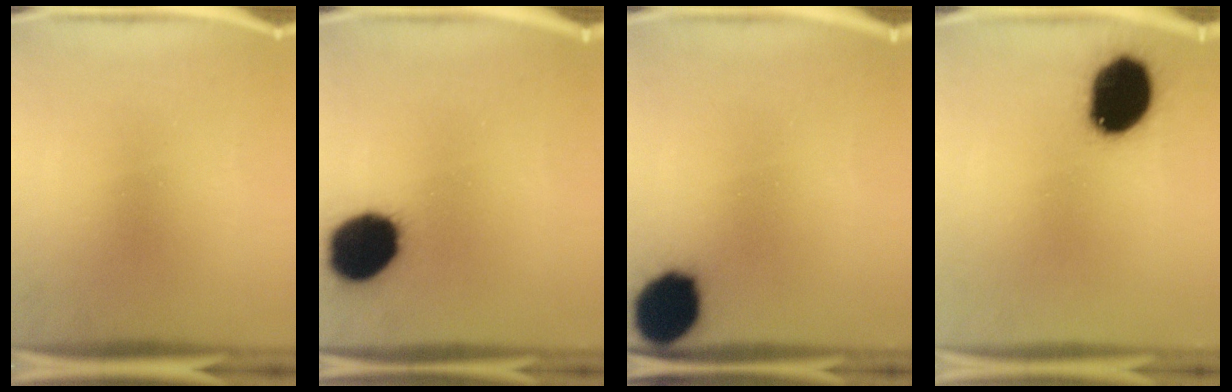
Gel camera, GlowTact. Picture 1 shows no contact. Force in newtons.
{"total": 17.9}
{"total": 14.7}
{"total": 18.6}